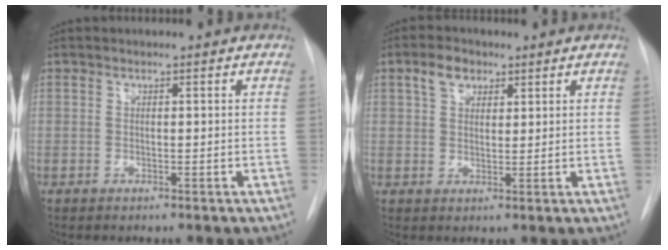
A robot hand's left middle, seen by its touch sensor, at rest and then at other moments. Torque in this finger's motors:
{"motor_torque": [0.64, -0.66, 0.04, 0.04]}